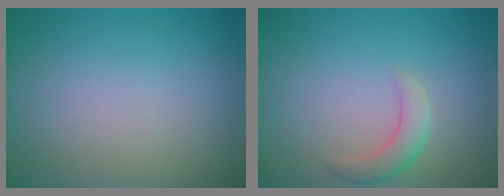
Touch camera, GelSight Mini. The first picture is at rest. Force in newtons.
{"total": 2.4, "press": 2.4, "slide": 0.2}